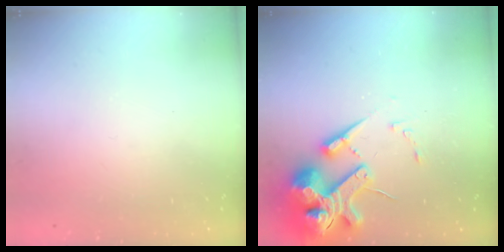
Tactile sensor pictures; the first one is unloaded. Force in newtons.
{"total": 17.8, "press": 17.6, "slide": 2.6}